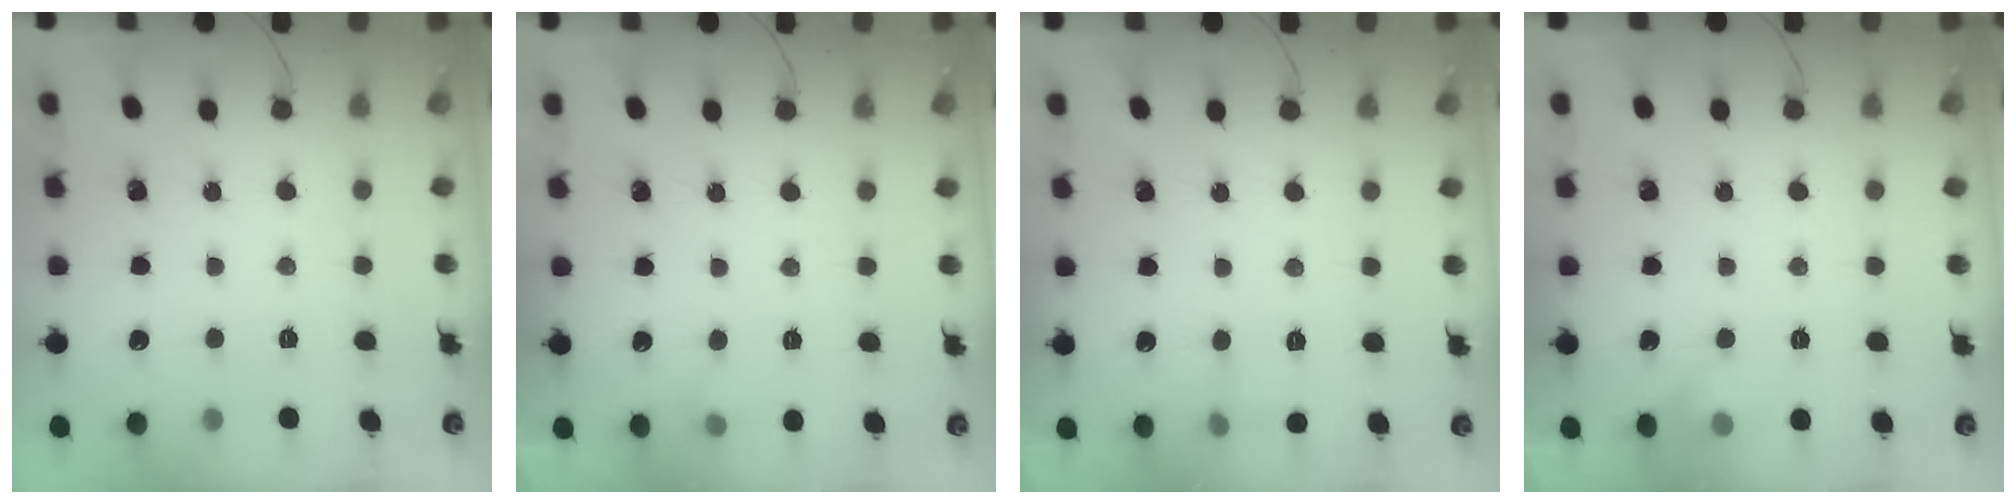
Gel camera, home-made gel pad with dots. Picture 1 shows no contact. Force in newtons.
{"total": 4.5, "press": 4.4, "slide": 0.6}
{"total": 5.4, "press": 5.2, "slide": 1.5}
{"total": 5.8, "press": 5.6, "slide": 1.7}